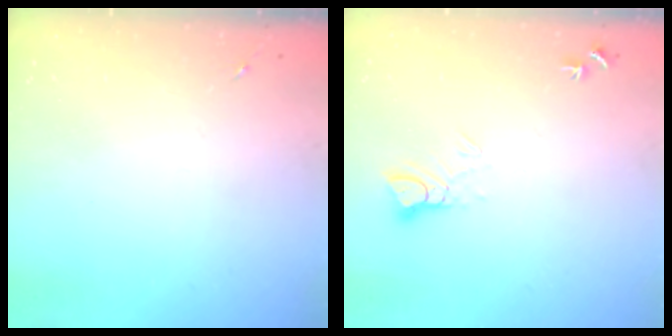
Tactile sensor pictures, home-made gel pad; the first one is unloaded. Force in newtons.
{"total": 4.3, "press": 4.3, "slide": 0.2}